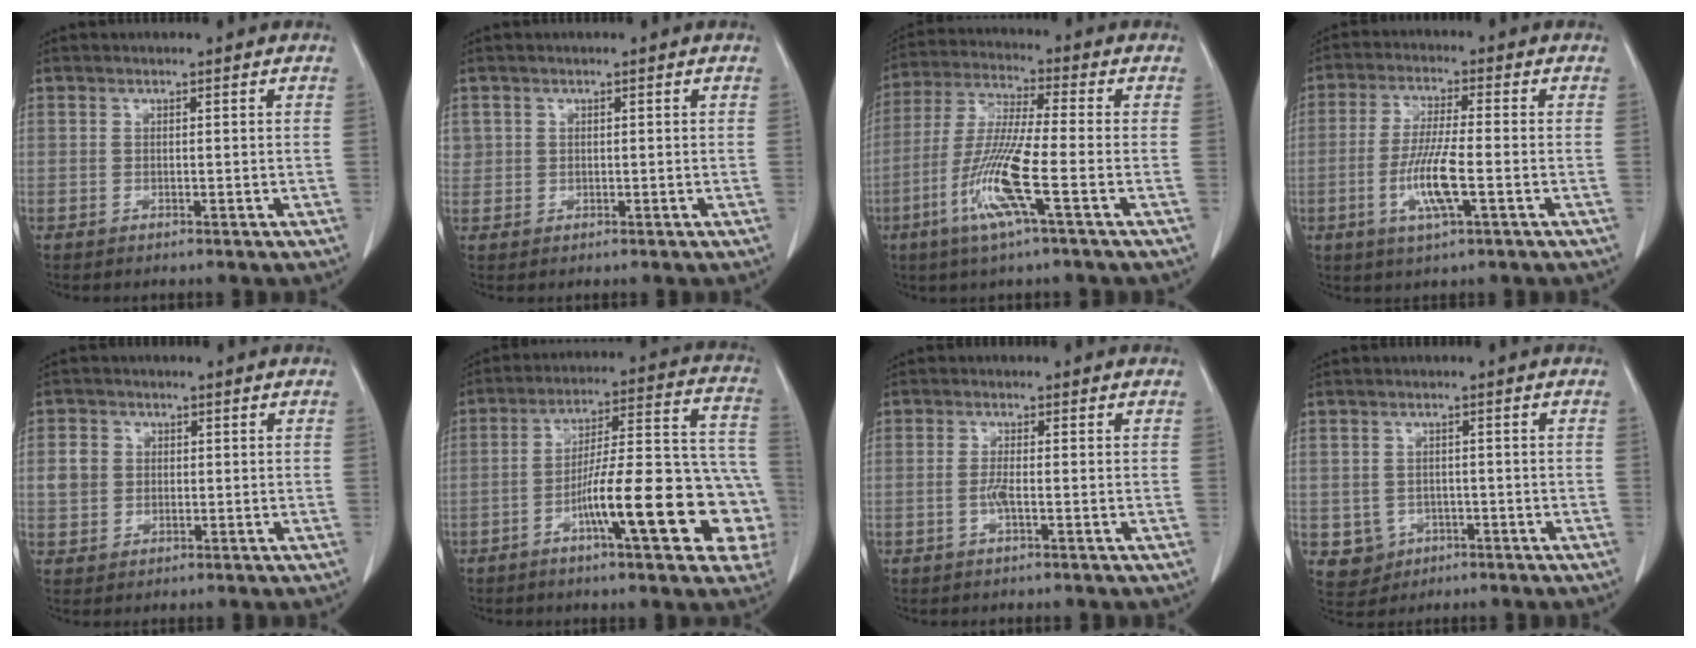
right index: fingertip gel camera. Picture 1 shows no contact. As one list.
[{"total": 1.6, "force": [0.5, 1.5, 0.1], "torque": [0.012, 0.004, 0.006]}, {"total": 11.9, "force": [-4.4, 0.1, 11.1], "torque": [-0.229, -0.015, -0.091]}, {"total": 8.2, "force": [-2.3, 0.7, 7.8], "torque": [-0.156, -0.010, -0.046]}, {"total": 4.2, "force": [0.5, 3.8, 1.7], "torque": [-0.034, 0.012, 0.012]}, {"total": 20.0, "force": [-6.7, 3.5, 18.5], "torque": [-0.194, 0.038, -0.088]}, {"total": 2.0, "force": [-0.6, 0.2, 1.9], "torque": [-0.042, -0.001, -0.013]}, {"total": 4.2, "force": [-1.2, 4.0, 0.5], "torque": [0.000, 0.010, -0.006]}]